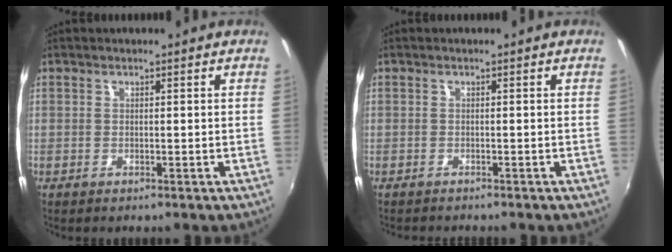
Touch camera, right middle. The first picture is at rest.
{"total": 1.7, "force": [-1.7, 0.1, 0.4], "torque": [-0.015, -0.011, -0.024]}